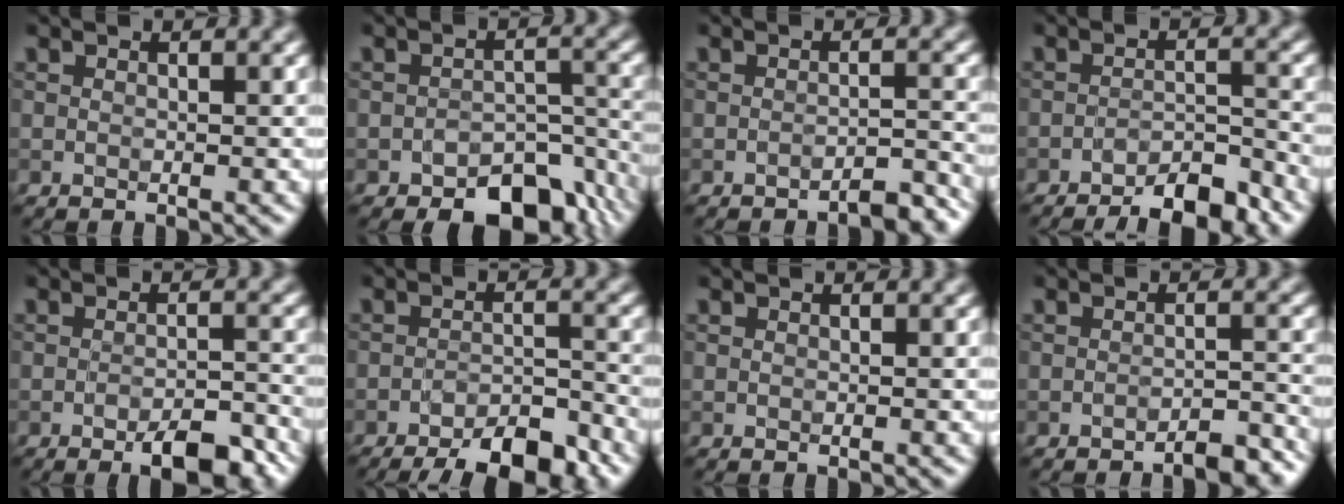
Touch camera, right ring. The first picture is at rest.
{"total": 6.6, "force": [-4.4, 3.6, 3.4], "torque": [-0.031, -0.010, -0.064]}
{"total": 2.5, "force": [-2.1, 0.4, 1.2], "torque": [-0.010, 0.007, -0.033]}
{"total": 5.8, "force": [-4.6, 1.4, 3.3], "torque": [-0.044, 0.003, -0.068]}
{"total": 4.8, "force": [-2.8, 1.4, 3.6], "torque": [-0.054, -0.001, -0.038]}
{"total": 8.1, "force": [-6.2, 2.3, 4.7], "torque": [-0.062, -0.012, -0.089]}
{"total": 0.0}
{"total": 3.0, "force": [-2.4, 0.5, 1.7], "torque": [-0.018, 0.006, -0.036]}